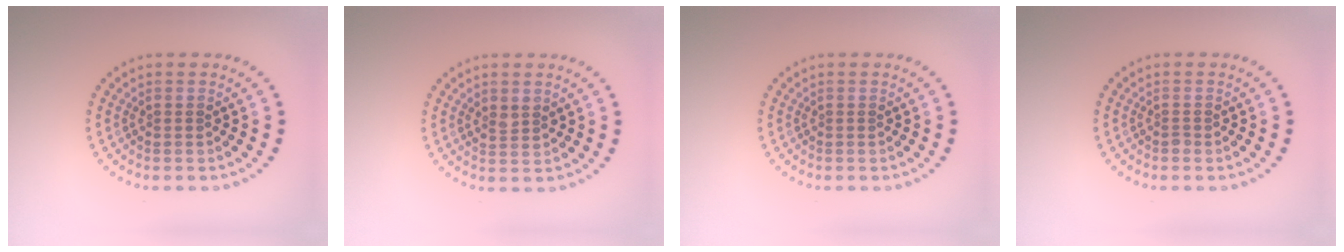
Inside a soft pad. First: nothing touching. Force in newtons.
{"total": 1.4, "press": 1.4, "slide": 0.3}
{"total": 0.0}
{"total": 0.5, "press": 0.4, "slide": 0.4}